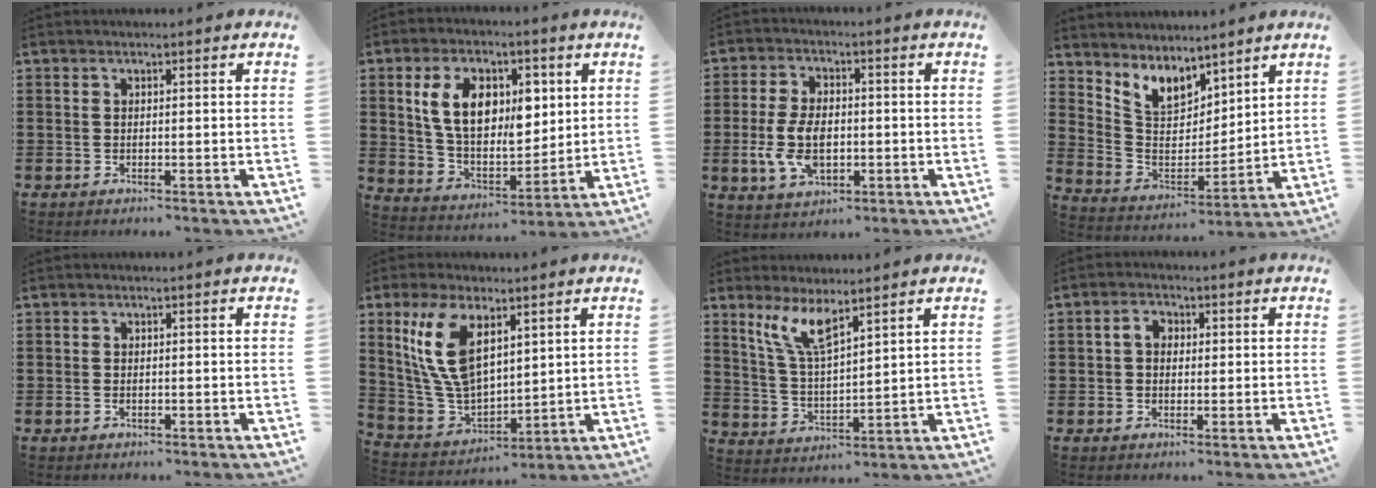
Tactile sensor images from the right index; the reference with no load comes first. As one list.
[{"total": 11.9, "force": [4.2, 6.9, 8.7], "torque": [-0.177, 0.013, 0.077]}, {"total": 7.8, "force": [-1.2, 4.5, 6.3], "torque": [-0.145, -0.001, -0.023]}, {"total": 6.7, "force": [5.7, 3.3, 1.5], "torque": [-0.062, -0.034, 0.106]}, {"total": 0.5, "force": [-0.1, 0.2, 0.5], "torque": [-0.010, -0.005, -0.001]}, {"total": 12.4, "force": [5.0, 6.1, 9.6], "torque": [-0.228, -0.004, 0.089]}, {"total": 6.8, "force": [4.6, 1.3, 4.8], "torque": [-0.107, -0.011, 0.082]}, {"total": 2.8, "force": [0.2, 2.0, 1.9], "torque": [-0.041, 0.011, 0.000]}]